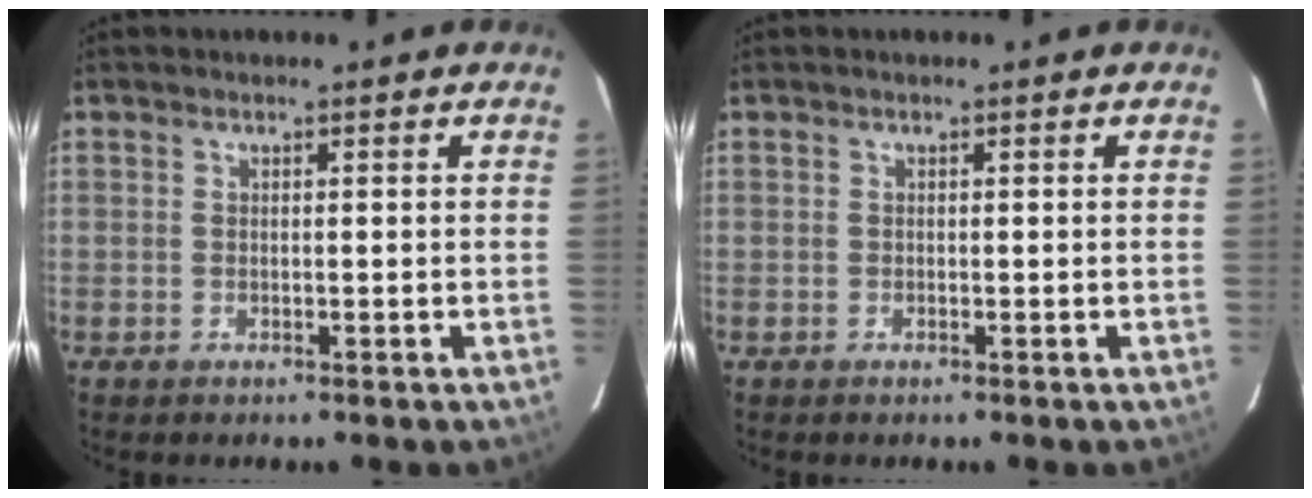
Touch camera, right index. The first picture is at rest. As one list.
[{"total": 0.0}]